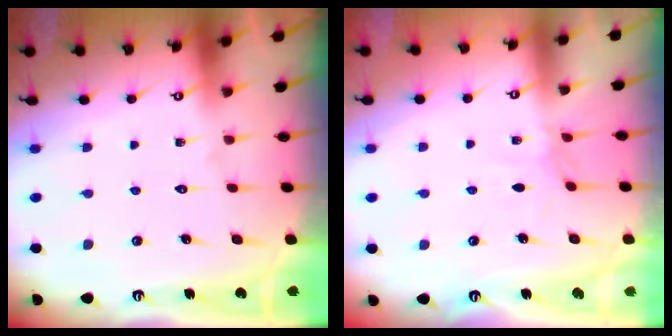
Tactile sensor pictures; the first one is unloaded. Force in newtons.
{"total": 2.1, "press": 2.1, "slide": 0.5}